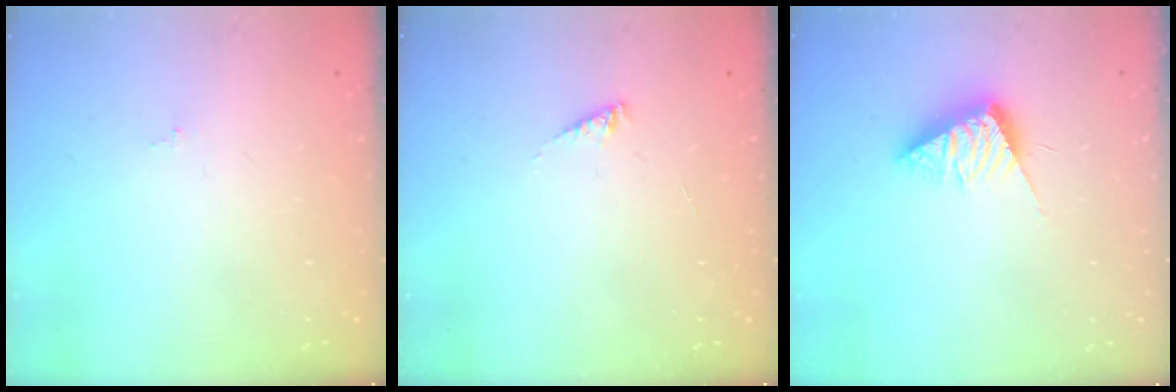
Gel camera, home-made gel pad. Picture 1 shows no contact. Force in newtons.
{"total": 1.6, "press": 1.6, "slide": 0.3}
{"total": 8.7, "press": 8.7, "slide": 0.1}